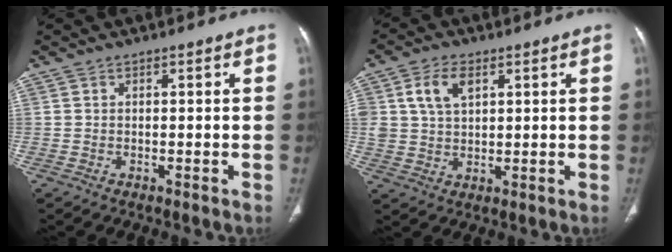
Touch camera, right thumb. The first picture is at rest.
{"total": 6.9, "force": [2.7, 4.4, 4.6], "torque": [-0.079, -0.005, 0.056]}